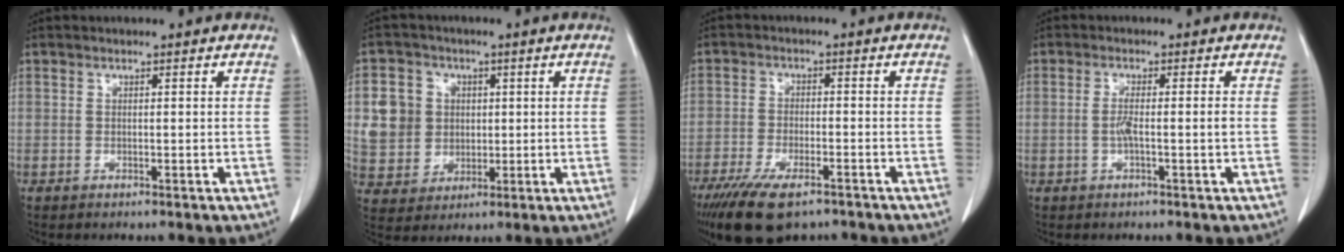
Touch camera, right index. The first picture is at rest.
{"total": 8.4, "force": [1.4, 7.9, 2.4], "torque": [-0.064, 0.021, 0.035]}
{"total": 10.7, "force": [-7.6, 3.7, 6.5], "torque": [-0.115, -0.015, -0.124]}
{"total": 2.7, "force": [-0.6, -0.2, 2.7], "torque": [-0.051, 0.001, -0.011]}